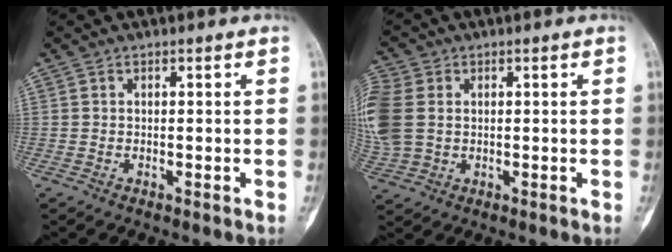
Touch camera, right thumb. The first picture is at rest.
{"total": 11.7, "force": [1.4, 8.9, 7.5], "torque": [-0.209, 0.005, 0.031]}